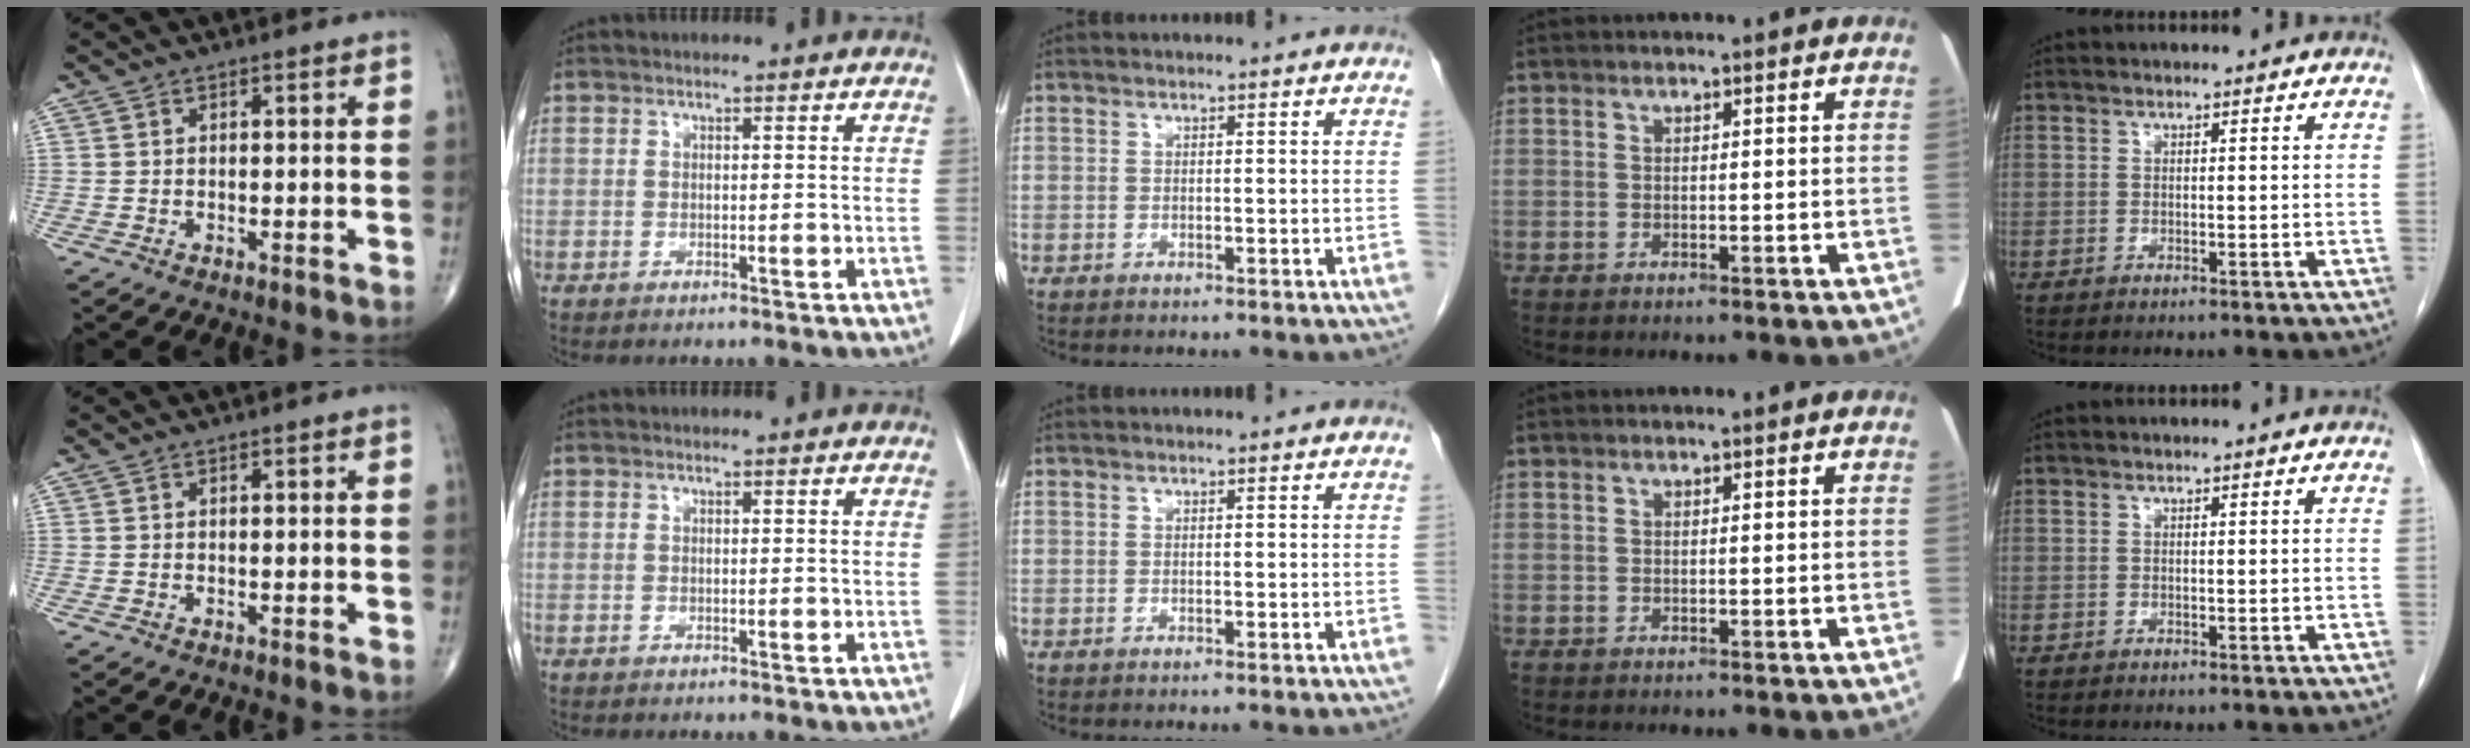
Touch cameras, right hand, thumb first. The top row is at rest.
{}